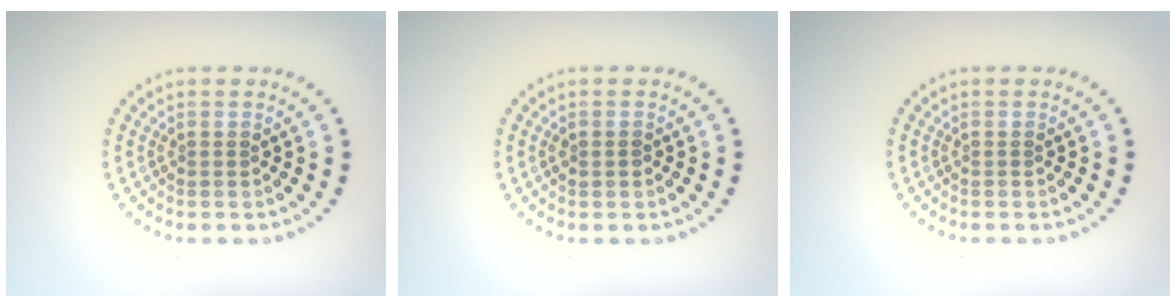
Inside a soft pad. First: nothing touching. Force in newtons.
{"total": 0.8, "press": 0.8, "slide": 0.1}
{"total": 0.0}